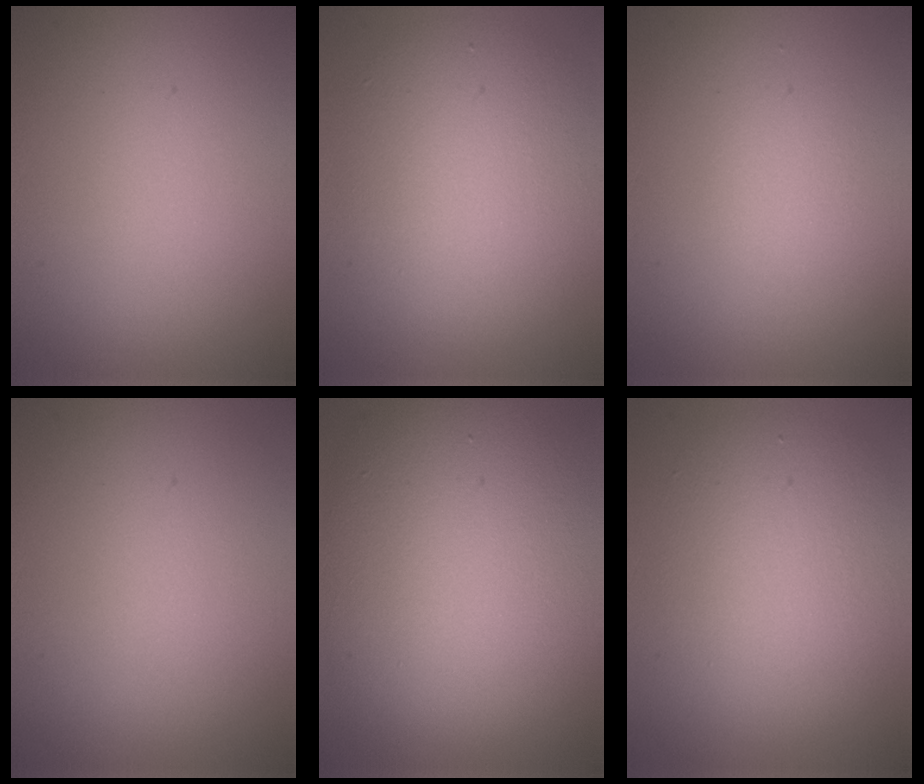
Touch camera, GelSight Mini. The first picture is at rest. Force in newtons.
{"total": 5.9, "press": 5.9, "slide": 0.6}
{"total": 1.2, "press": 1.2, "slide": 0.0}
{"total": 0.0}
{"total": 11.8, "press": 11.7, "slide": 1.1}
{"total": 5.3, "press": 5.3, "slide": 0.2}